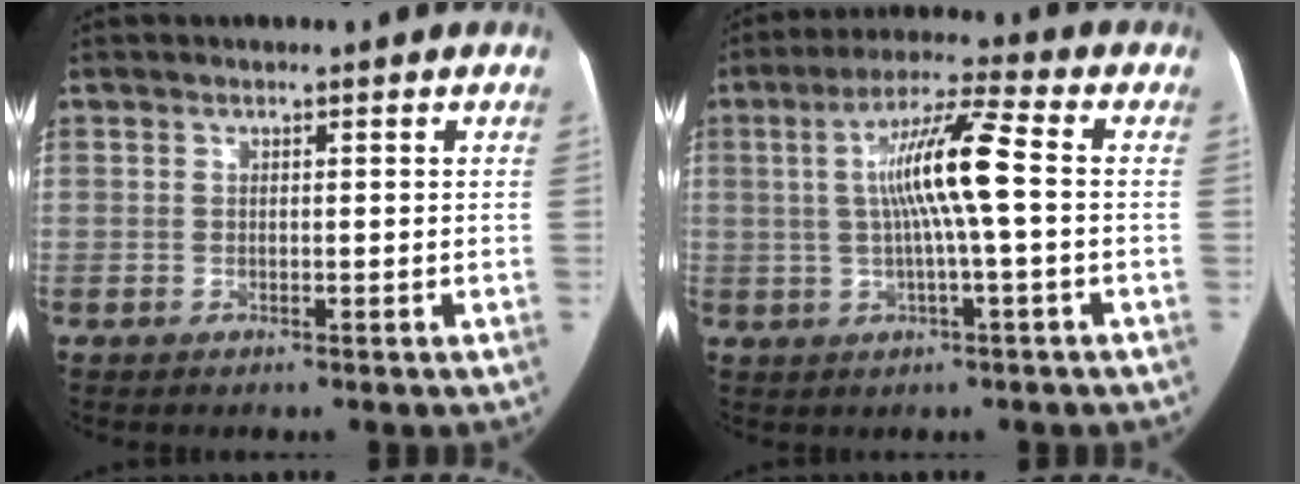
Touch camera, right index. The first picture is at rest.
{"total": 10.1, "force": [0.3, 0.0, 10.0], "torque": [-0.190, 0.013, 0.003]}